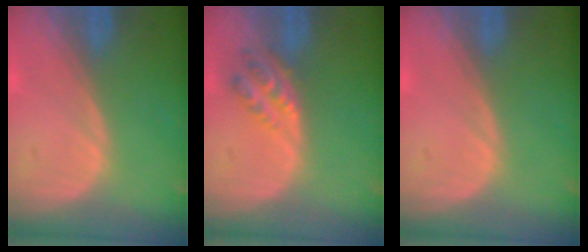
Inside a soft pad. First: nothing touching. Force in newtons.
{"total": 4.5, "press": 3.8, "slide": 2.5}
{"total": 0.0}